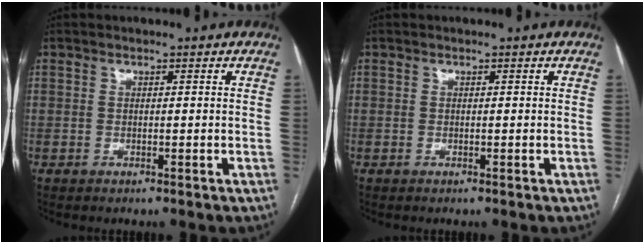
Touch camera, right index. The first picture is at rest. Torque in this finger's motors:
{"motor_torque": [0.00, 0.00, 0.00, 0.00]}